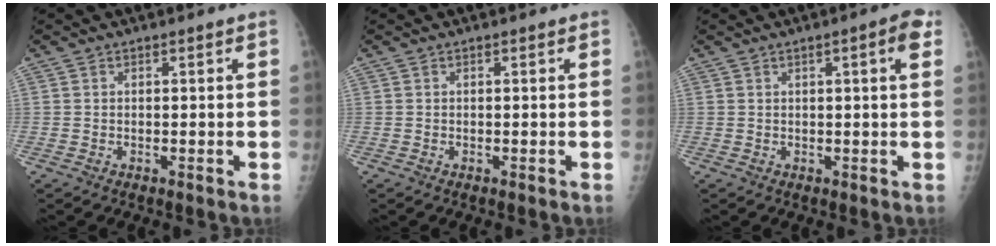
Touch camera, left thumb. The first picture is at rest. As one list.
[{"total": 0.0}, {"total": 4.0, "force": [1.5, 0.5, 3.7], "torque": [-0.049, 0.003, 0.018]}]